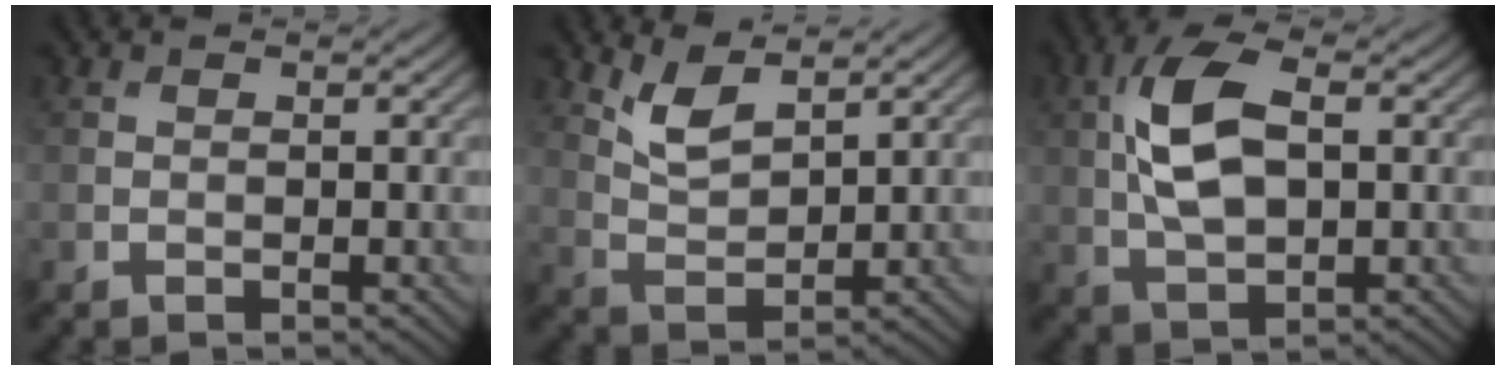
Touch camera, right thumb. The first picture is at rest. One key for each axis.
{"total": 4.4, "fx": 3.1, "fy": 1.4, "fz": 2.8, "tx": -0.071, "ty": -0.007, "tz": 0.068}
{"total": 9.1, "fx": 1.3, "fy": 4.5, "fz": 7.8, "tx": -0.172, "ty": 0.013, "tz": 0.020}